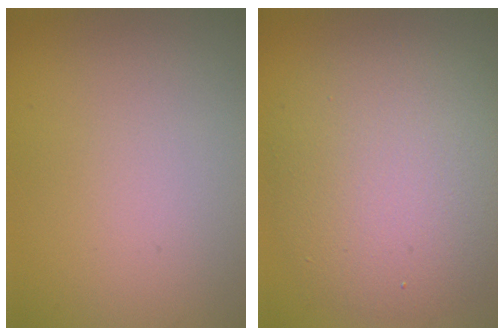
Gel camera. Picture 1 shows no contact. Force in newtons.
{"total": 8.3, "press": 8.3, "slide": 0.6}